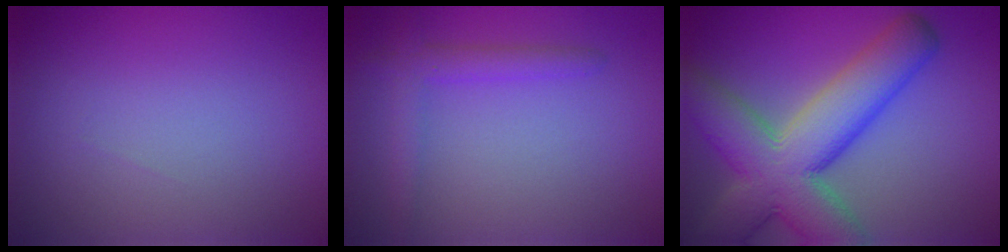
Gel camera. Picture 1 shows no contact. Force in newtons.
{"total": 2.3, "press": 2.3, "slide": 0.1}
{"total": 10.8, "press": 10.8, "slide": 0.6}